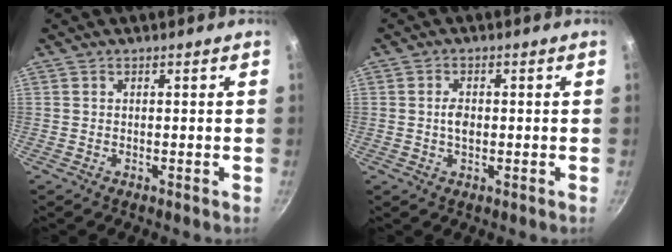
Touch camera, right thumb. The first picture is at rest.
{"total": 2.9, "force": [-0.1, 1.8, 2.3], "torque": [-0.035, 0.006, -0.003]}